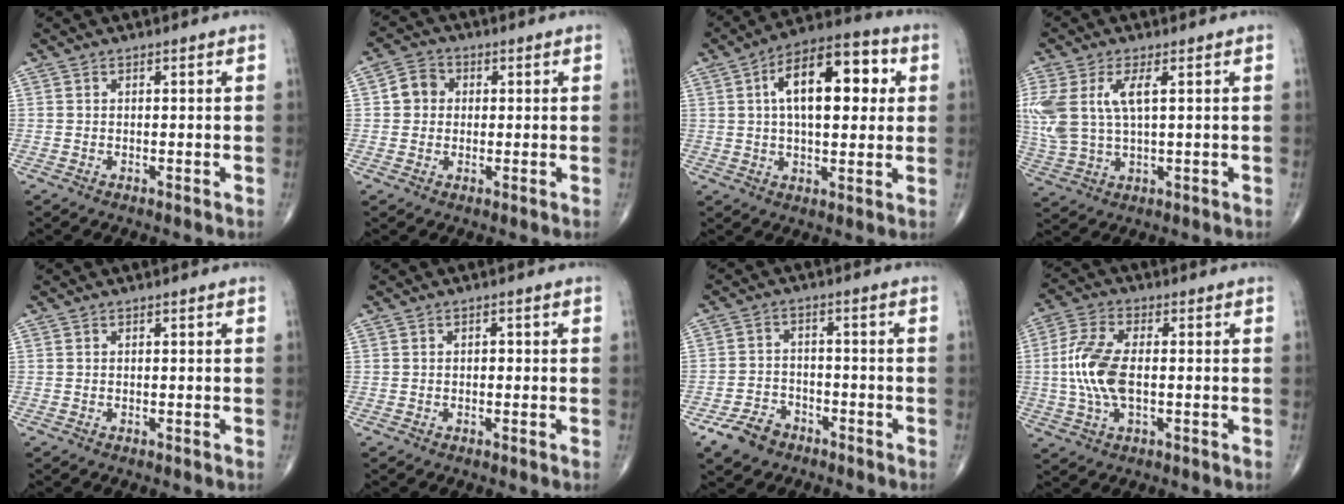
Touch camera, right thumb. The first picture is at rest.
{"total": 4.7, "force": [0.5, 4.2, 2.0], "torque": [-0.019, 0.009, -0.001]}
{"total": 16.9, "force": [3.8, 8.0, 14.3], "torque": [-0.195, 0.017, 0.051]}
{"total": 11.5, "force": [2.9, 5.2, 9.9], "torque": [-0.245, 0.003, 0.067]}
{"total": 0.0}
{"total": 0.7, "force": [0.0, 0.5, 0.5], "torque": [-0.002, 0.001, -0.003]}
{"total": 6.3, "force": [-4.2, 4.1, 2.2], "torque": [-0.028, 0.022, -0.076]}
{"total": 10.5, "force": [-0.4, 5.1, 9.2], "torque": [-0.210, 0.010, -0.010]}